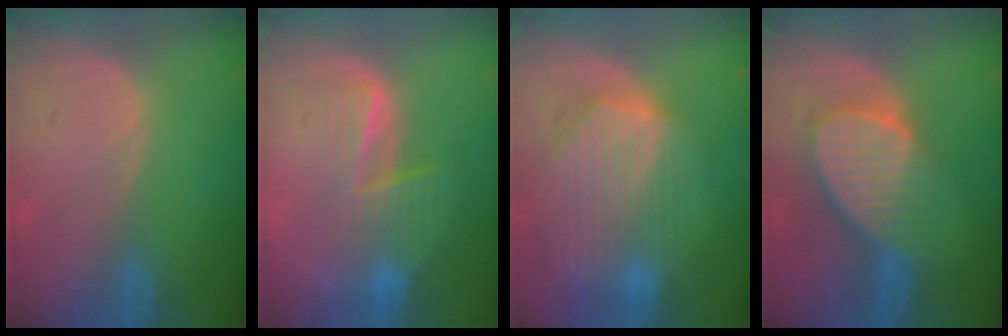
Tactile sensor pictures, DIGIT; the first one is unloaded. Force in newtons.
{"total": 6.9, "press": 6.5, "slide": 2.3}
{"total": 10.0, "press": 8.8, "slide": 4.7}
{"total": 8.8, "press": 8.0, "slide": 3.7}